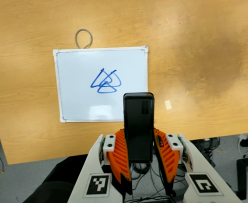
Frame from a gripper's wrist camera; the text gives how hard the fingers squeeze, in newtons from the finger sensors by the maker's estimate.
{"total": 6.0, "left": 4.4, "right": 7.6}